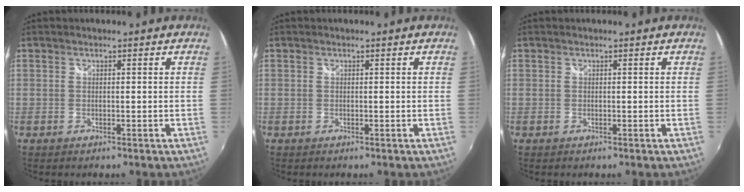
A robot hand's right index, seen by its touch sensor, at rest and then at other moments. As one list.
[{"total": 0.0}, {"total": 0.0}]